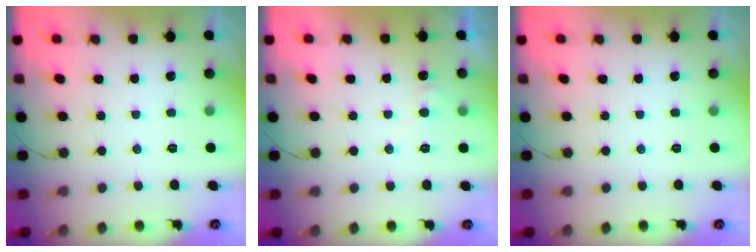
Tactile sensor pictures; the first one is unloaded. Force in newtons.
{"total": 5.0, "press": 4.9, "slide": 0.6}
{"total": 0.0}